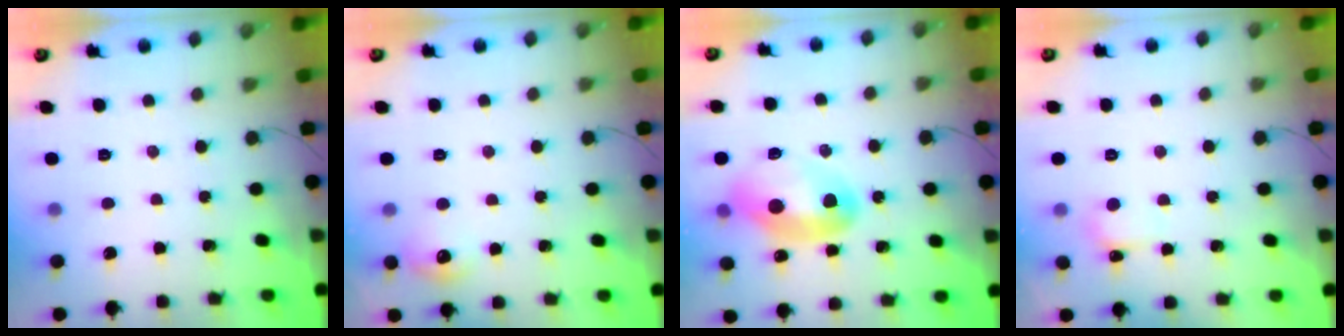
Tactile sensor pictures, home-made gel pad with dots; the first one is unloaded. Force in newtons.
{"total": 7.6, "press": 7.5, "slide": 1.3}
{"total": 16.1, "press": 14.5, "slide": 7.0}
{"total": 4.1, "press": 4.0, "slide": 1.0}